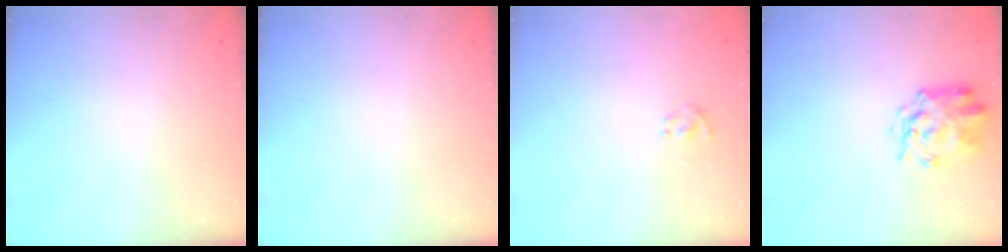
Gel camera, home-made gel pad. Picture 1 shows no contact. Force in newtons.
{"total": 0.0}
{"total": 1.3, "press": 1.1, "slide": 0.7}
{"total": 3.5, "press": 3.2, "slide": 1.5}